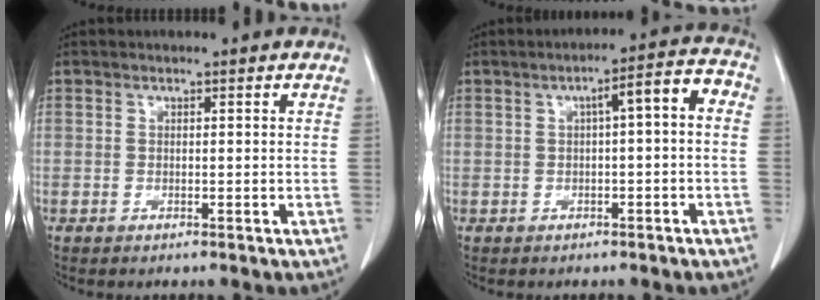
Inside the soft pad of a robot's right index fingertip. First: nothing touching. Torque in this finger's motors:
{"motor_torque": [0.25, -0.03, 0.11, 0.05]}